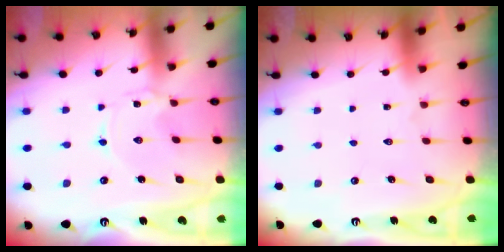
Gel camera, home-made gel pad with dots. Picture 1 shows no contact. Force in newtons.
{"total": 1.6, "press": 1.6, "slide": 0.1}